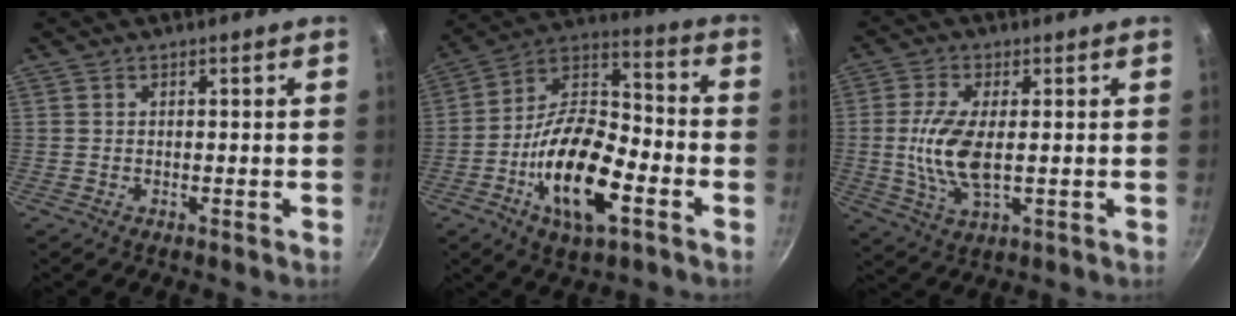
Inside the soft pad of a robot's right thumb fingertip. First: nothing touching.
{"total": 21.0, "force": [-7.7, 9.9, 16.8], "torque": [-0.285, 0.044, -0.152]}
{"total": 9.6, "force": [0.0, 4.1, 8.7], "torque": [-0.184, -0.006, -0.001]}